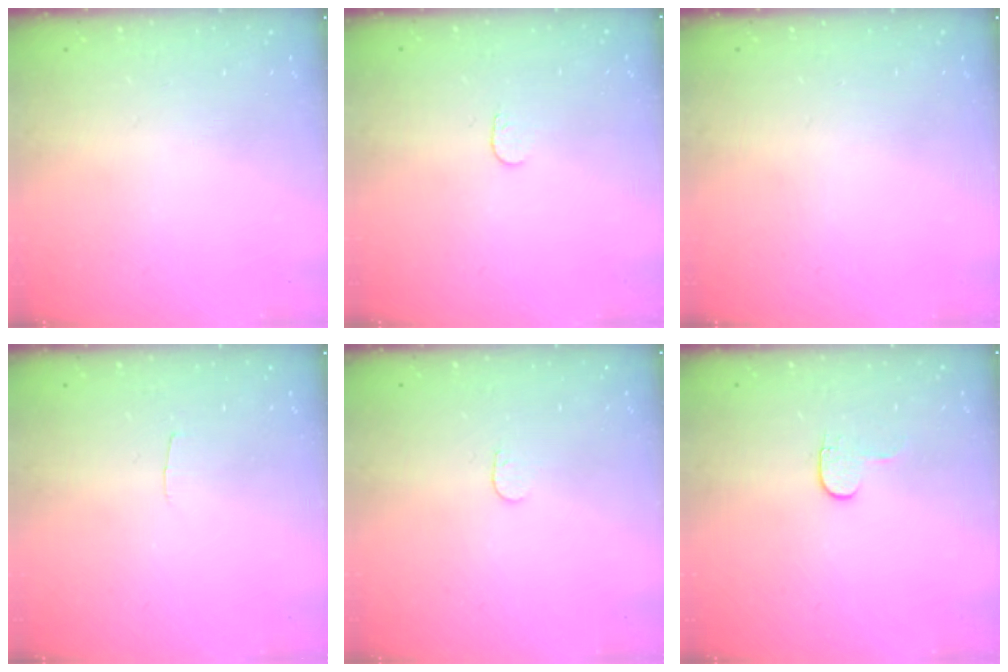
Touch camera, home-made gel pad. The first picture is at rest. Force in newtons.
{"total": 3.7, "press": 3.6, "slide": 0.3}
{"total": 0.0}
{"total": 2.0, "press": 2.0, "slide": 0.2}
{"total": 3.3, "press": 3.3, "slide": 0.3}
{"total": 3.6, "press": 3.6, "slide": 0.4}